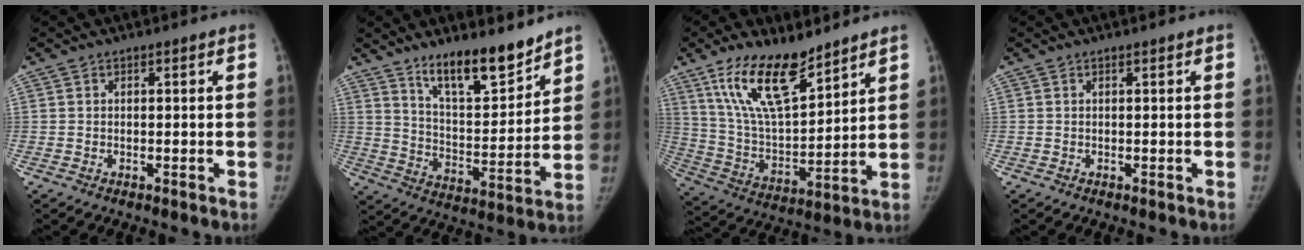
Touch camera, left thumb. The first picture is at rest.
{"total": 14.0, "force": [10.9, 4.0, 7.8], "torque": [-0.095, -0.084, 0.189]}
{"total": 17.1, "force": [11.4, 6.3, 11.2], "torque": [-0.172, -0.061, 0.224]}
{"total": 0.0}